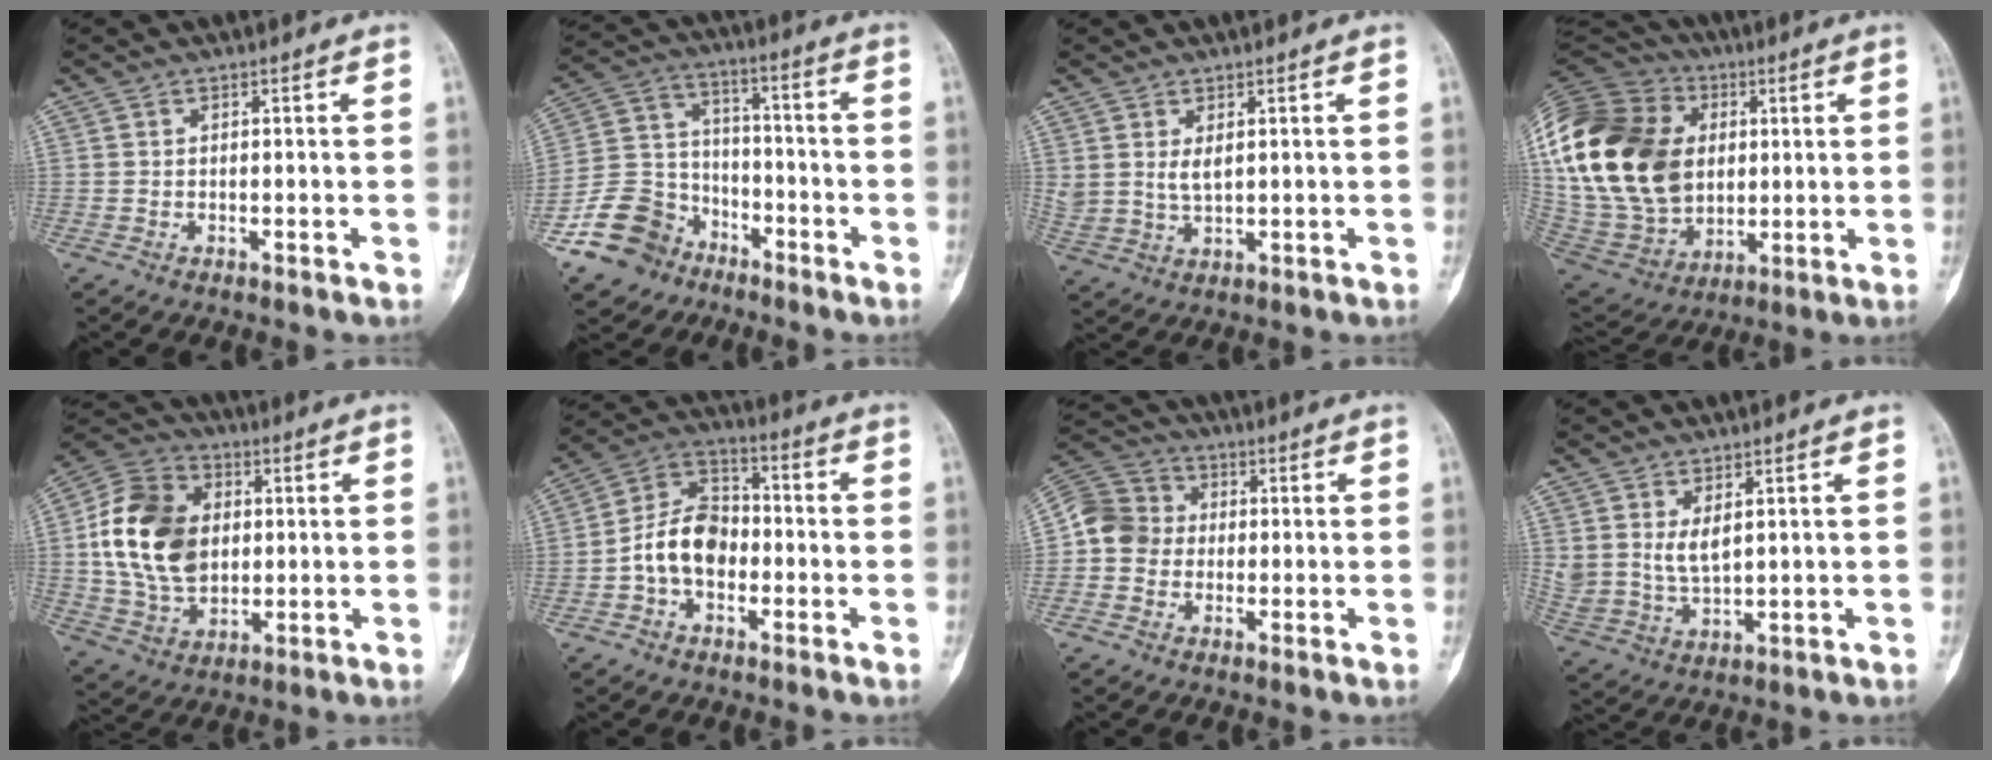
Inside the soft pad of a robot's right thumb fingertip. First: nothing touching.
{"total": 13.0, "force": [-7.7, 9.8, 3.5], "torque": [-0.044, 0.071, -0.143]}
{"total": 3.8, "force": [1.5, 1.9, 2.9], "torque": [-0.061, -0.009, 0.040]}
{"total": 32.3, "force": [5.0, 23.6, 21.6], "torque": [-0.458, 0.024, 0.106]}
{"total": 17.4, "force": [1.7, 12.7, 11.8], "torque": [-0.197, 0.006, 0.032]}
{"total": 10.6, "force": [-2.3, 7.5, 7.2], "torque": [-0.114, 0.039, -0.054]}
{"total": 8.2, "force": [-0.5, 7.5, 3.4], "torque": [-0.048, 0.028, -0.024]}
{"total": 5.5, "force": [2.4, 2.7, 4.1], "torque": [-0.081, -0.019, 0.061]}